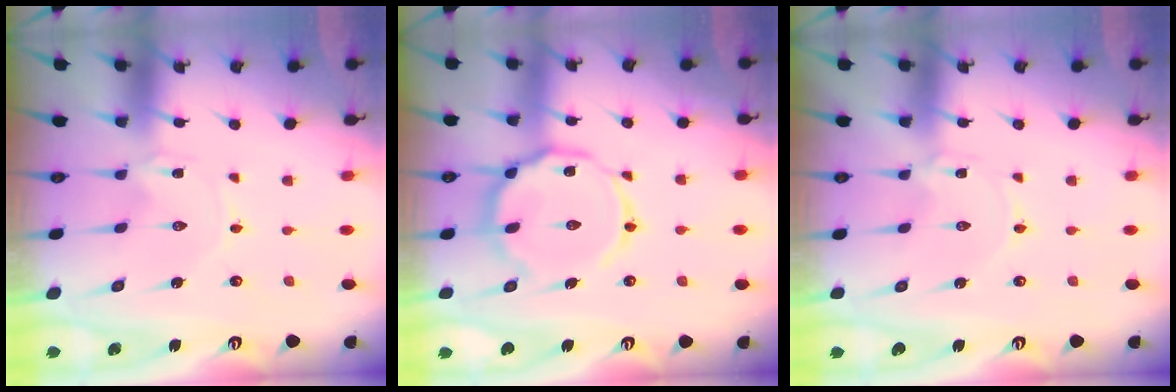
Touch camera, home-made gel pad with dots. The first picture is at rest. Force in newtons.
{"total": 14.9, "press": 14.9, "slide": 1.3}
{"total": 0.0}